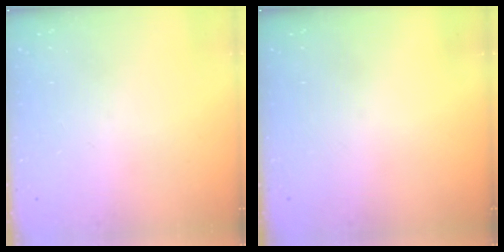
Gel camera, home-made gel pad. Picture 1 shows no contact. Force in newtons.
{"total": 0.0}